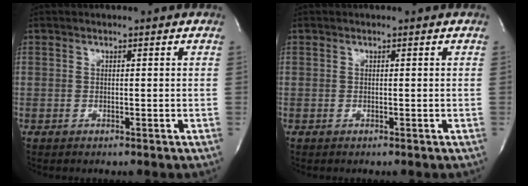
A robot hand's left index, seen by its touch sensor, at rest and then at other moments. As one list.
[{"total": 0.0}]